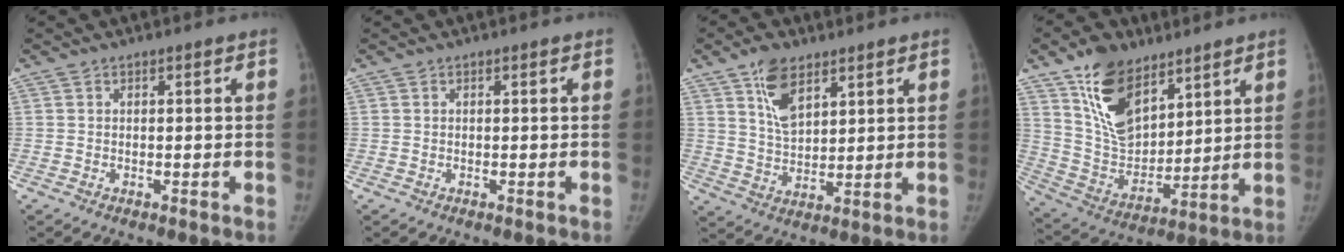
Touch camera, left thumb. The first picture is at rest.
{"total": 0.0}
{"total": 8.6, "force": [4.9, 4.5, 5.4], "torque": [-0.078, -0.028, 0.095]}
{"total": 16.6, "force": [10.0, 9.3, 9.4], "torque": [-0.127, -0.054, 0.198]}